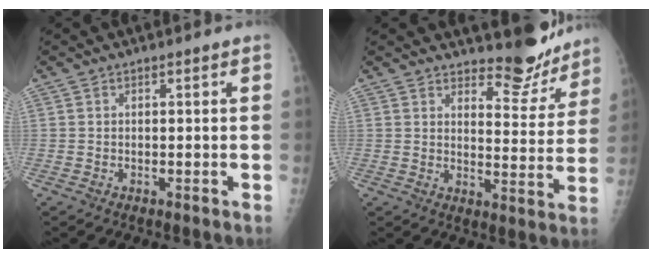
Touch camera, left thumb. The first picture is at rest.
{"total": 9.6, "force": [8.9, 3.0, 2.1], "torque": [0.002, -0.087, 0.117]}